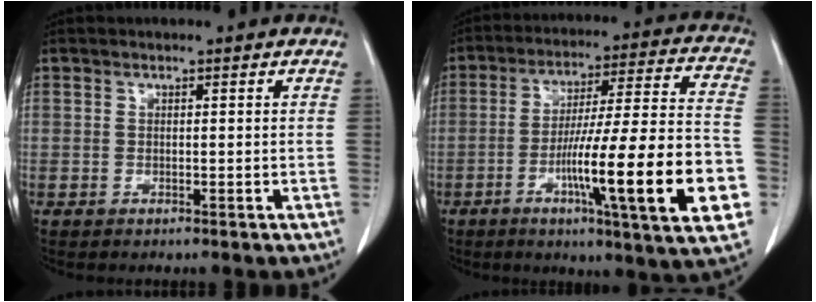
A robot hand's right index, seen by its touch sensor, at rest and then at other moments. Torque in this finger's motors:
{"motor_torque": [2.14, 0.00, 1.05, 0.21]}